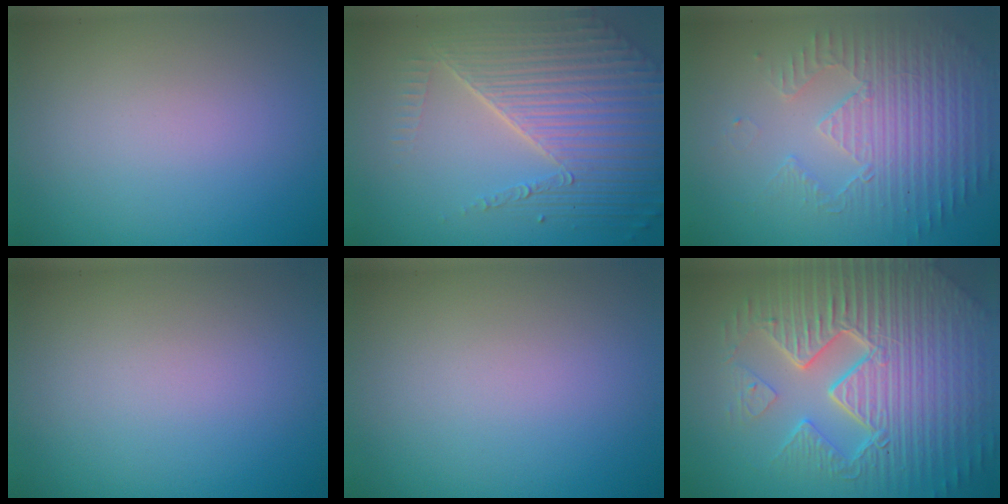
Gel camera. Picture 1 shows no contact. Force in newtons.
{"total": 7.4, "press": 5.3, "slide": 5.2}
{"total": 3.8, "press": 3.6, "slide": 1.2}
{"total": 0.0}
{"total": 0.0}
{"total": 11.3, "press": 7.2, "slide": 8.6}